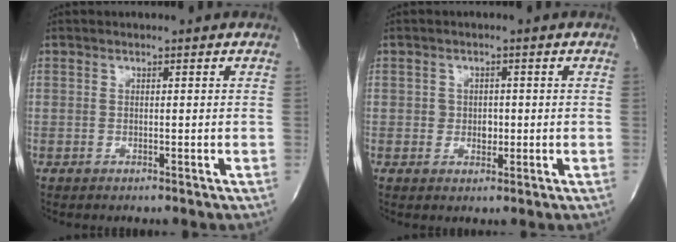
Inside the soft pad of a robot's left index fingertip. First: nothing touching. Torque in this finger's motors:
{"motor_torque": [0.13, -0.04, 0.00, 0.00]}